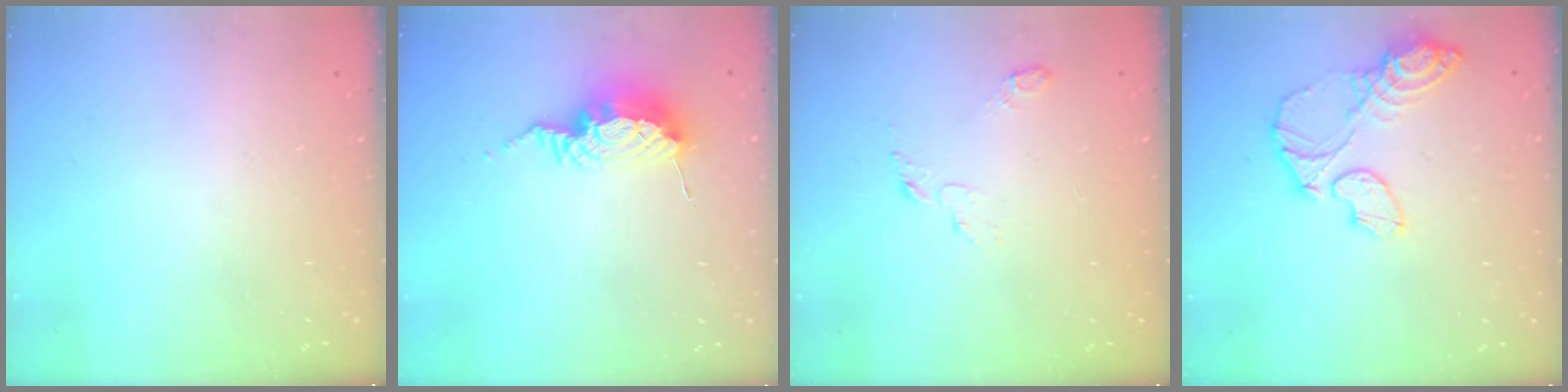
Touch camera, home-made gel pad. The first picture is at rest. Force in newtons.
{"total": 9.5, "press": 9.5, "slide": 1.2}
{"total": 3.7, "press": 3.6, "slide": 0.4}
{"total": 11.4, "press": 11.4, "slide": 1.1}